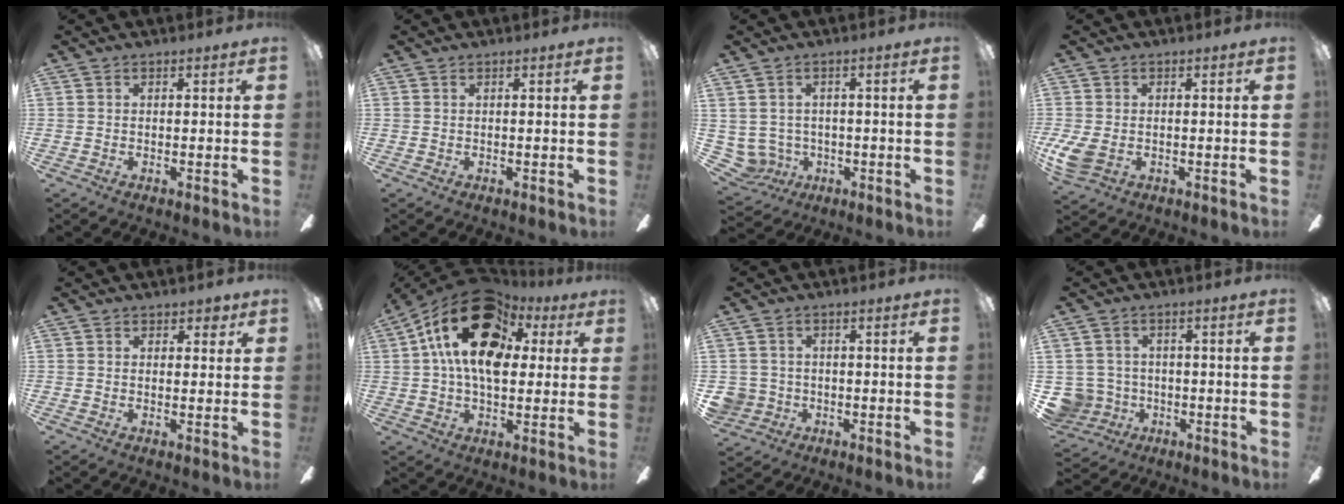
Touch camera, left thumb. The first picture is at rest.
{"total": 0.0}
{"total": 0.7, "force": [0.1, 0.7, 0.1], "torque": [-0.003, 0.006, 0.000]}
{"total": 5.9, "force": [-1.2, 4.1, 4.0], "torque": [-0.089, -0.002, -0.023]}
{"total": 2.1, "force": [1.3, 1.4, 0.9], "torque": [-0.004, 0.000, 0.020]}
{"total": 21.2, "force": [7.4, 13.1, 14.9], "torque": [-0.272, -0.015, 0.126]}
{"total": 4.5, "force": [-0.6, 4.5, 0.6], "torque": [-0.034, 0.010, -0.012]}
{"total": 6.4, "force": [-0.8, 6.3, 0.8], "torque": [-0.051, 0.002, -0.012]}